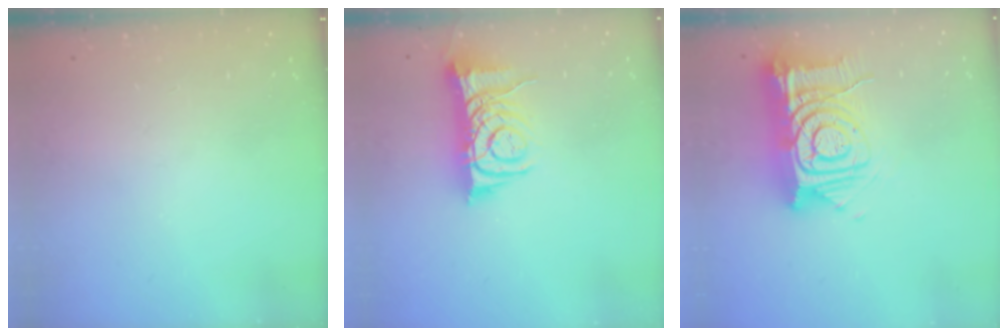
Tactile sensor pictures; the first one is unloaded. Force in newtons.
{"total": 8.8, "press": 8.8, "slide": 0.6}
{"total": 17.1, "press": 17.0, "slide": 1.9}